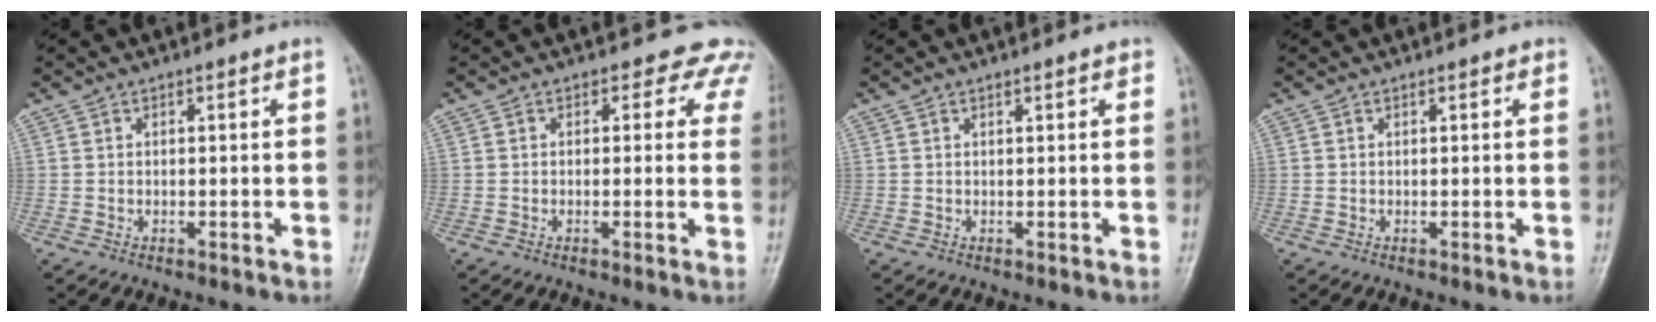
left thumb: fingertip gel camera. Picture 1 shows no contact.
{"total": 4.9, "force": [3.5, 3.3, 1.2], "torque": [0.026, -0.009, 0.011]}
{"total": 1.0, "force": [0.7, 0.3, 0.7], "torque": [-0.008, -0.001, 0.006]}
{"total": 0.8, "force": [0.4, 0.4, 0.5], "torque": [-0.005, -0.001, 0.002]}